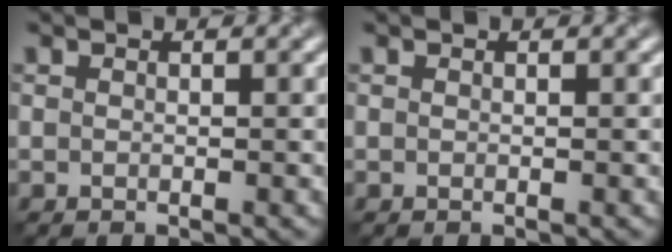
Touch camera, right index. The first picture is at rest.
{"total": 0.0}